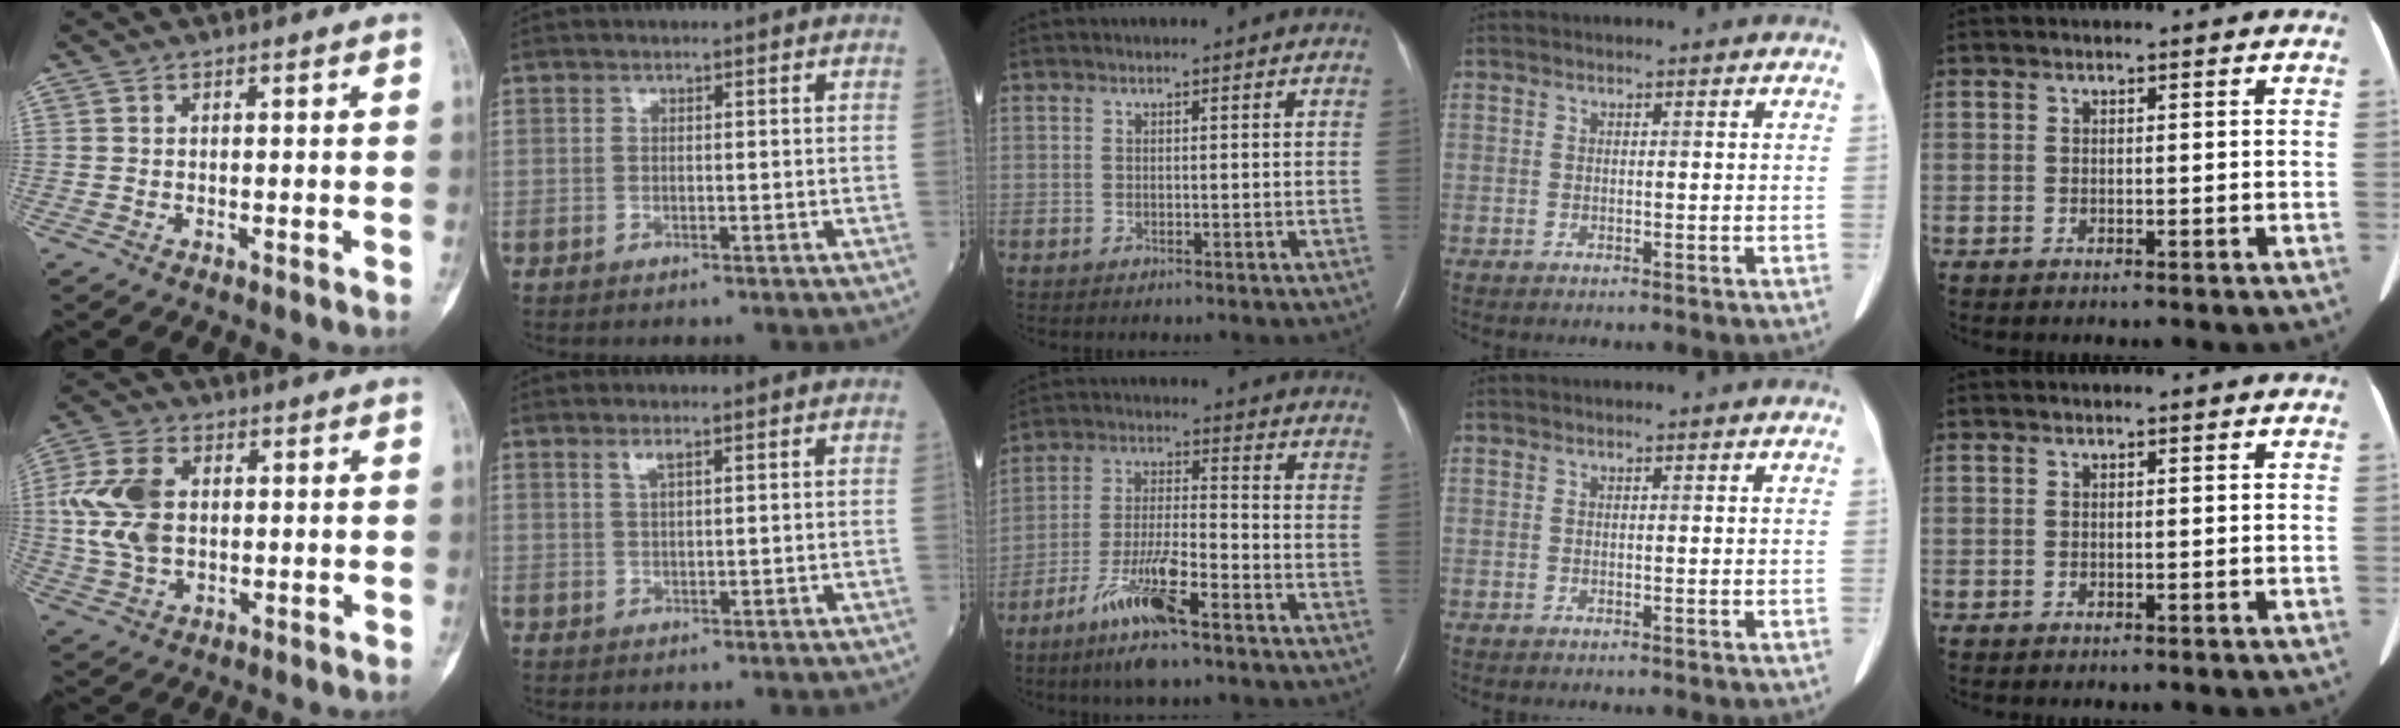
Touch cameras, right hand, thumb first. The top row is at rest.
{"thumb": {"total": 11.6, "force": [1.2, 7.8, 8.6], "torque": [-0.179, 0.007, 0.027]}, "index": {"total": 1.9, "force": [1.2, 0.3, 1.5], "torque": [-0.032, 0.001, 0.026]}, "middle": {"total": 11.5, "force": [-7.1, 1.3, 8.9], "torque": [-0.177, -0.022, -0.130]}}